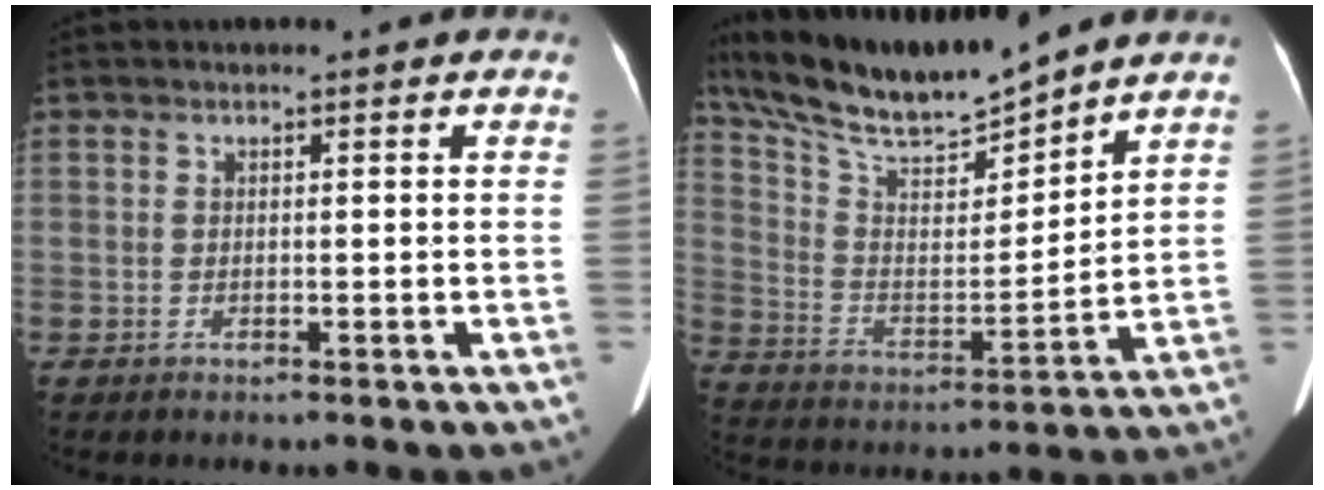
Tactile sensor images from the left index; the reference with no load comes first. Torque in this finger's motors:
{"motor_torque": [0.97, -1.17, 0.31, 0.13]}